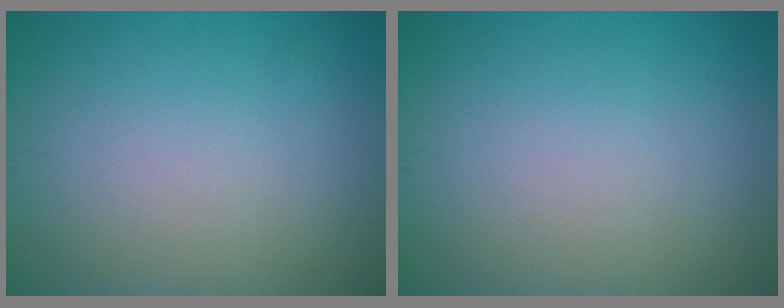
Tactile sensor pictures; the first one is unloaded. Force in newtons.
{"total": 0.0}